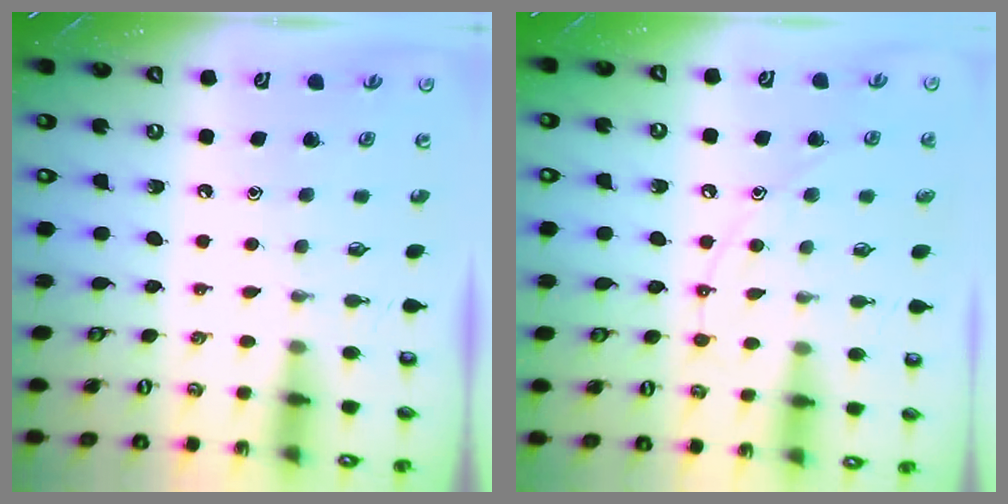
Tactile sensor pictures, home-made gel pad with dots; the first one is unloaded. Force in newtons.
{"total": 9.0, "press": 9.0, "slide": 0.8}